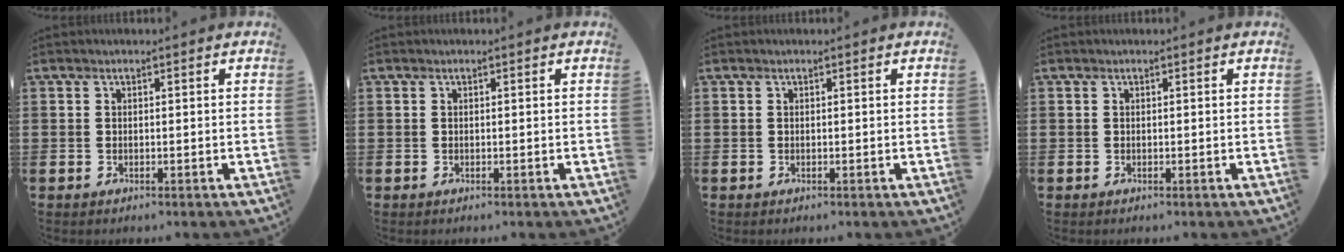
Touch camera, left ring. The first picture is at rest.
{"total": 0.0}
{"total": 0.0}
{"total": 0.0}